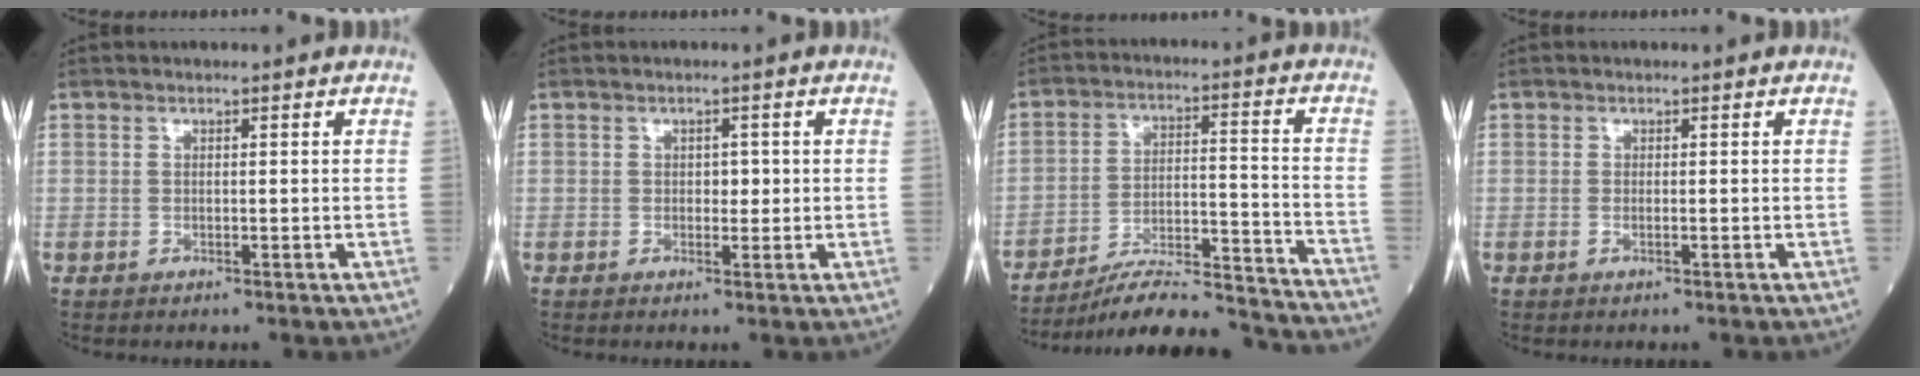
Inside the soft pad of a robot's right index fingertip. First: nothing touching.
{"total": 1.7, "force": [0.1, 1.1, 1.3], "torque": [-0.013, 0.001, 0.002]}
{"total": 19.4, "force": [-18.5, 0.6, 5.9], "torque": [-0.085, 0.009, -0.273]}
{"total": 0.6, "force": [-0.1, 0.2, 0.6], "torque": [-0.011, -0.001, -0.002]}